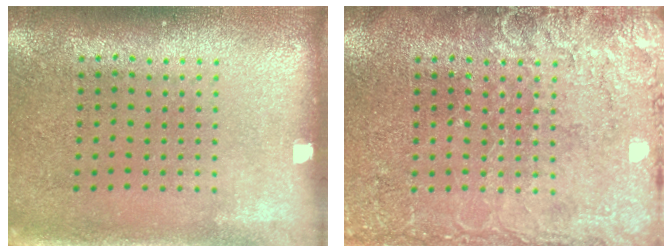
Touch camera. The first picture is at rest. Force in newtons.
{"total": 4.2, "press": 4.2, "slide": 0.5}